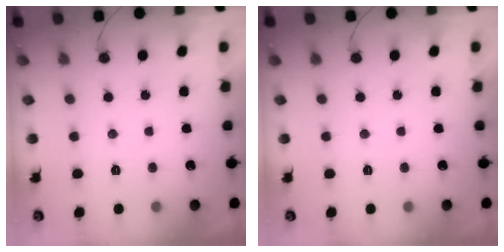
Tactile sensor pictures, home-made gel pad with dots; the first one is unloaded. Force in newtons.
{"total": 0.0}